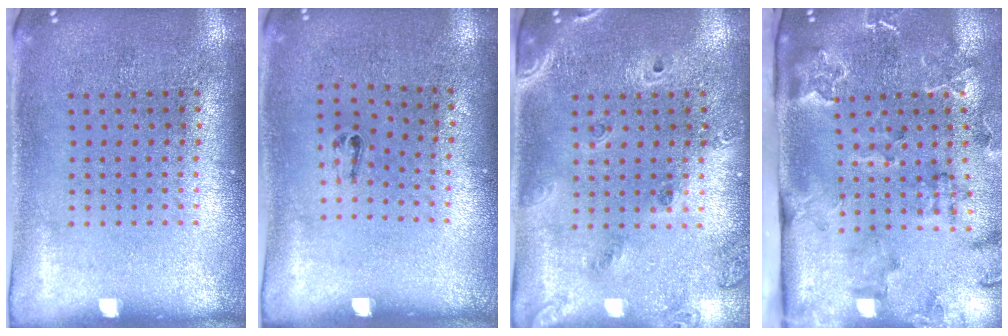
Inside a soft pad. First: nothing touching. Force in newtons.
{"total": 0.6, "press": 0.2, "slide": 0.5}
{"total": 1.4, "press": 1.3, "slide": 0.5}
{"total": 2.5, "press": 2.4, "slide": 0.6}